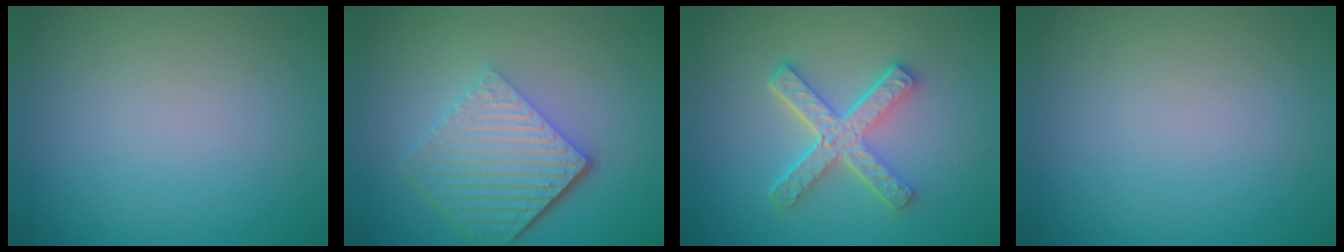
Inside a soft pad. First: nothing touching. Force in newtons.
{"total": 6.2, "press": 4.2, "slide": 4.5}
{"total": 5.1, "press": 3.7, "slide": 3.4}
{"total": 0.0}